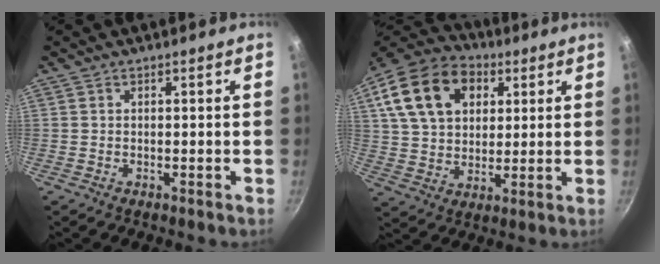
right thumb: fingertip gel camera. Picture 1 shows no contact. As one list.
[{"total": 19.9, "force": [6.9, 14.0, 12.3], "torque": [-0.205, 0.008, 0.116]}]